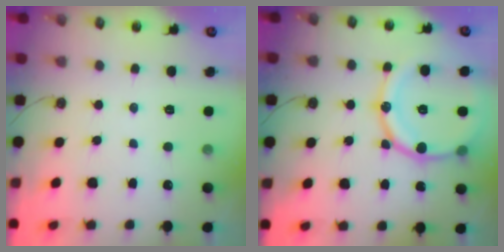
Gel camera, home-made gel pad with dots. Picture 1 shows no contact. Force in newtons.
{"total": 19.1, "press": 18.8, "slide": 3.4}